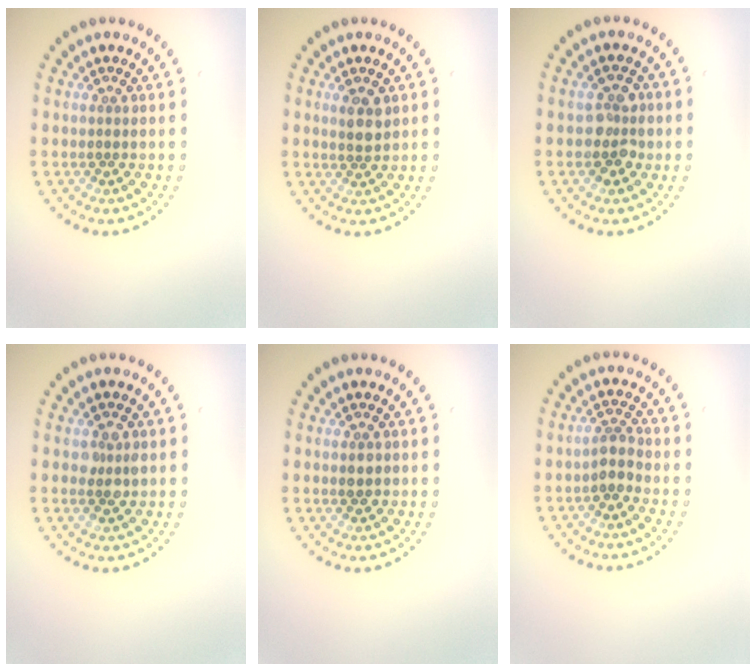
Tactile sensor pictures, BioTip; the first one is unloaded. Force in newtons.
{"total": 1.9, "press": 1.8, "slide": 0.7}
{"total": 2.8, "press": 2.7, "slide": 0.5}
{"total": 1.9, "press": 1.9, "slide": 0.2}
{"total": 1.4, "press": 1.4, "slide": 0.1}
{"total": 1.7, "press": 1.5, "slide": 0.8}